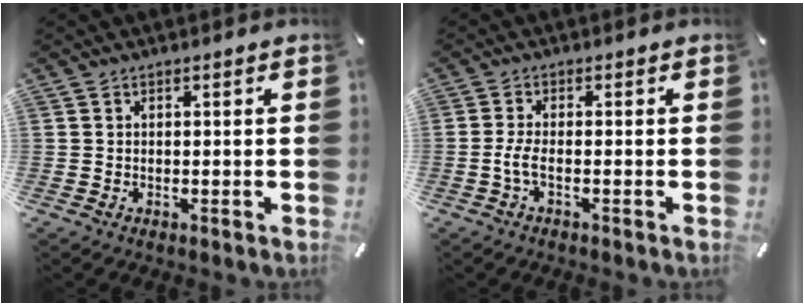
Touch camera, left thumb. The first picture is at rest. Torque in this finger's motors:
{"motor_torque": [-0.13, -0.20, 0.30, 0.22, -0.03]}